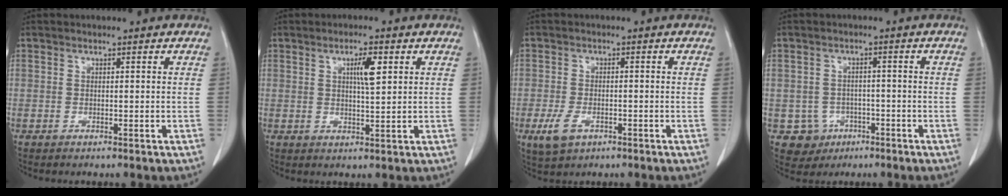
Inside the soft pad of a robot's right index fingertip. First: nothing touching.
{"total": 4.2, "force": [1.6, 0.7, 3.8], "torque": [-0.067, 0.001, 0.027]}
{"total": 4.3, "force": [-2.1, 2.4, 3.0], "torque": [-0.065, -0.004, -0.032]}
{"total": 5.0, "force": [-1.8, 4.7, 0.2], "torque": [0.000, 0.012, -0.022]}